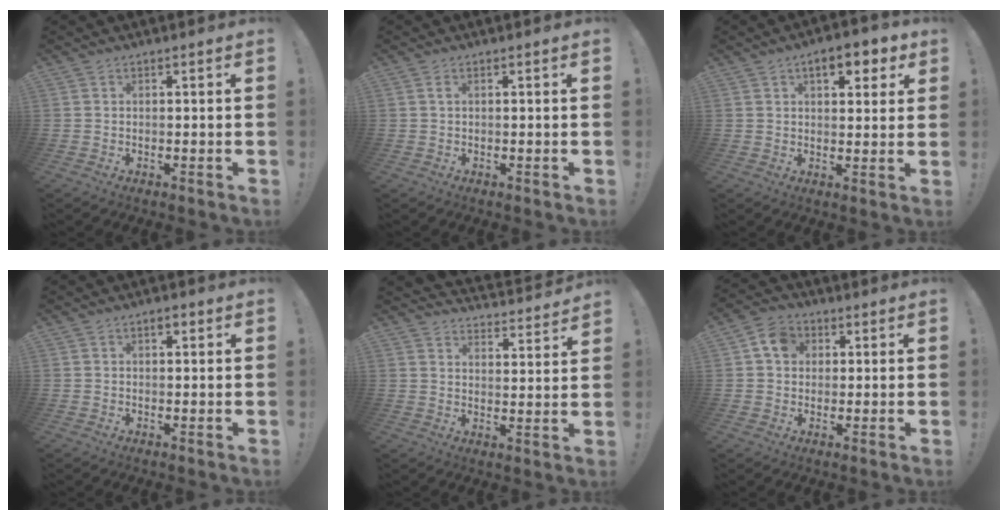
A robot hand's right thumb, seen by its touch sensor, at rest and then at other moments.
{"total": 0.8, "force": [0.1, 0.2, 0.8], "torque": [-0.018, 0.003, 0.001]}
{"total": 7.8, "force": [4.1, 3.5, 5.7], "torque": [-0.073, -0.008, 0.066]}
{"total": 1.8, "force": [0.8, 1.0, 1.2], "torque": [-0.015, 0.000, 0.011]}
{"total": 4.7, "force": [4.3, 1.4, 1.4], "torque": [-0.014, -0.047, 0.072]}
{"total": 7.6, "force": [2.2, 6.3, 3.6], "torque": [-0.050, 0.005, 0.042]}